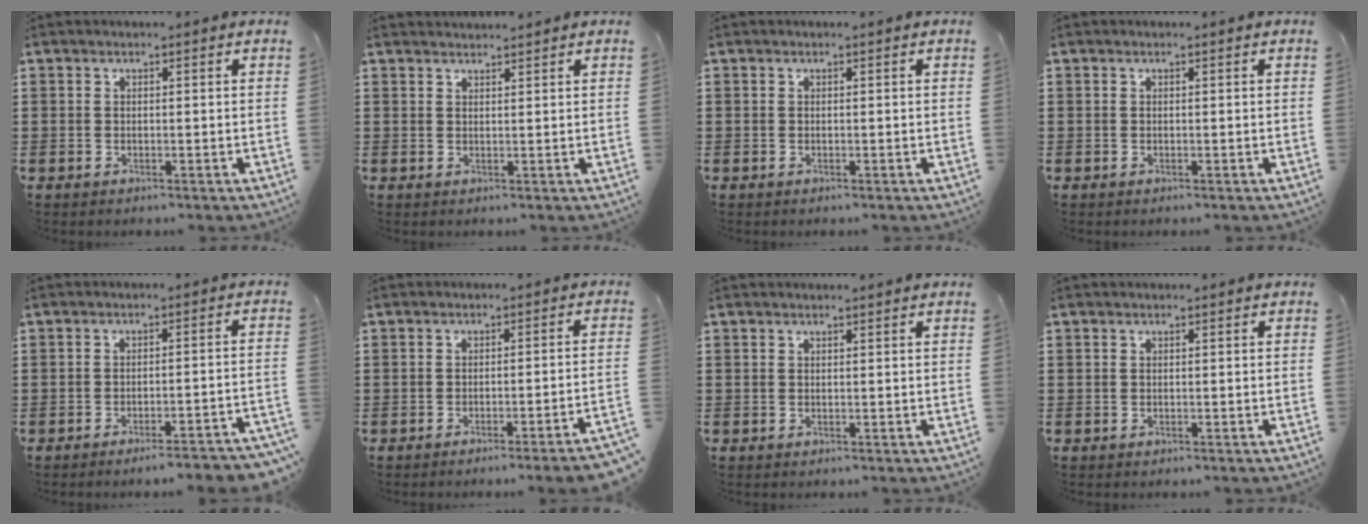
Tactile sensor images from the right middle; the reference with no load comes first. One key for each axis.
{"total": 1.4, "fx": 1.4, "fy": 0.1, "fz": 0.0, "tx": -0.003, "ty": 0.000, "tz": 0.026}
{"total": 0.0}
{"total": 0.0}
{"total": 3.6, "fx": -3.2, "fy": -0.3, "fz": 1.6, "tx": -0.025, "ty": -0.005, "tz": -0.063}
{"total": 3.0, "fx": -2.5, "fy": -0.6, "fz": 1.6, "tx": -0.026, "ty": -0.005, "tz": -0.051}
{"total": 0.0}
{"total": 0.0}